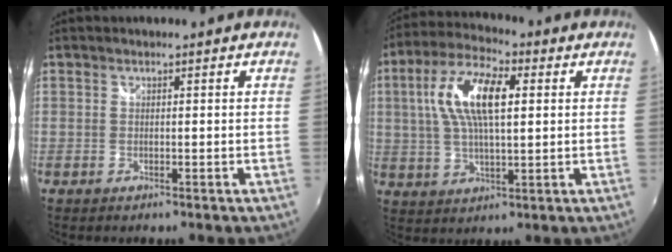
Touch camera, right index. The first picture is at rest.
{"total": 13.3, "force": [3.0, 5.2, 11.9], "torque": [-0.230, 0.021, 0.051]}